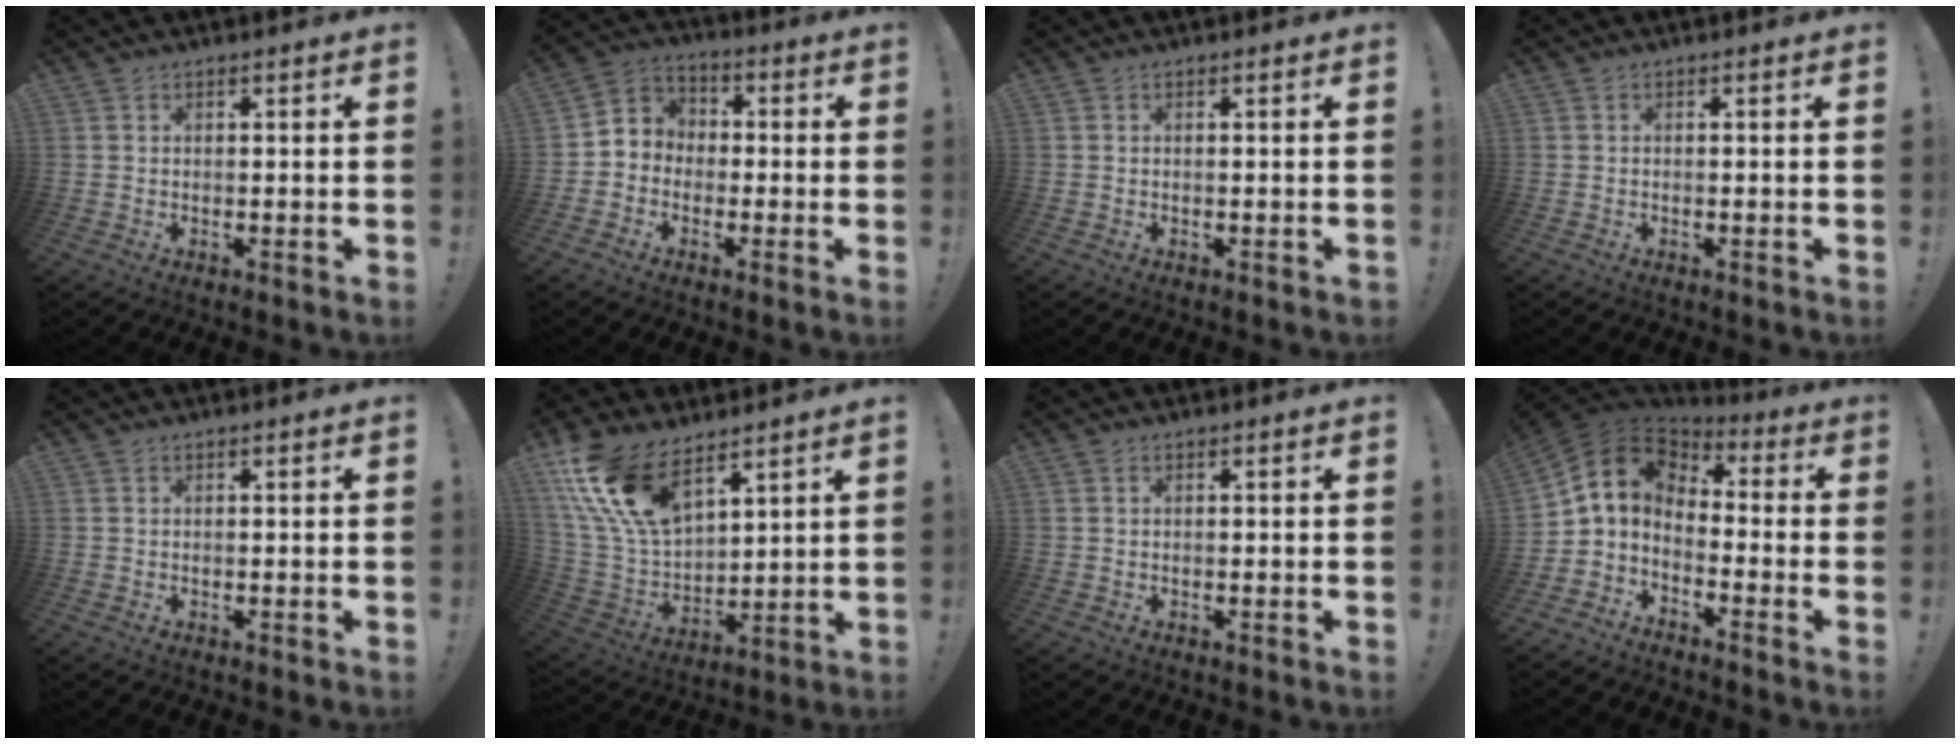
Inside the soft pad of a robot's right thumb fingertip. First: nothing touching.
{"total": 5.8, "force": [-3.0, 4.9, 0.9], "torque": [-0.012, 0.025, -0.050]}
{"total": 0.0}
{"total": 0.0}
{"total": 0.0}
{"total": 17.8, "force": [11.5, 8.8, 10.3], "torque": [-0.228, -0.073, 0.216]}
{"total": 0.0}
{"total": 8.2, "force": [0.0, 5.9, 5.7], "torque": [-0.113, -0.001, -0.006]}